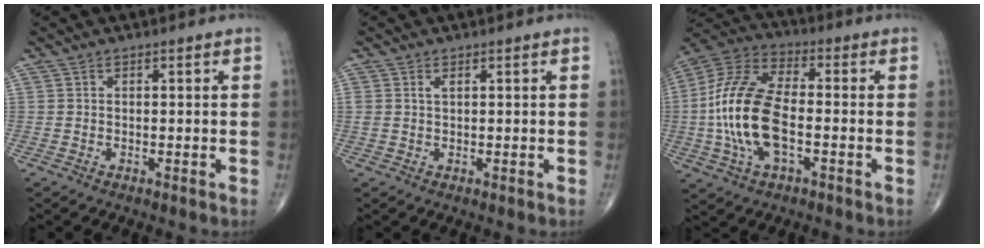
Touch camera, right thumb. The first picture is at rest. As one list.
[{"total": 1.0, "force": [0.4, 0.4, 0.7], "torque": [-0.017, 0.008, 0.011]}, {"total": 17.5, "force": [-2.6, 8.4, 15.1], "torque": [-0.319, 0.026, -0.052]}]